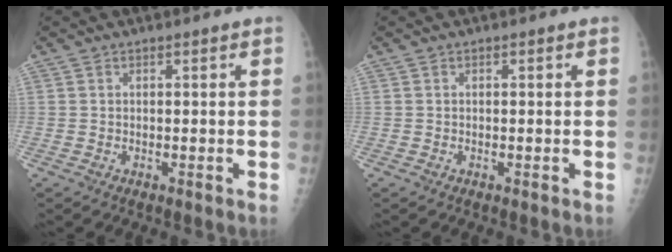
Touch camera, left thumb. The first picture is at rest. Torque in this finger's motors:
{"motor_torque": [-0.17, 0.01, -0.11, -0.04, 0.00]}